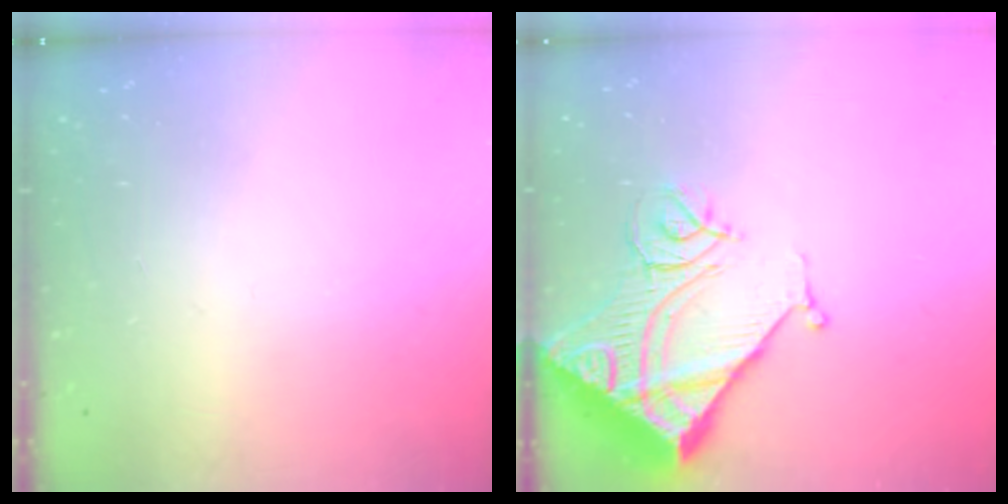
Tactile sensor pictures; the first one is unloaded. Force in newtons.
{"total": 16.6, "press": 16.5, "slide": 1.7}